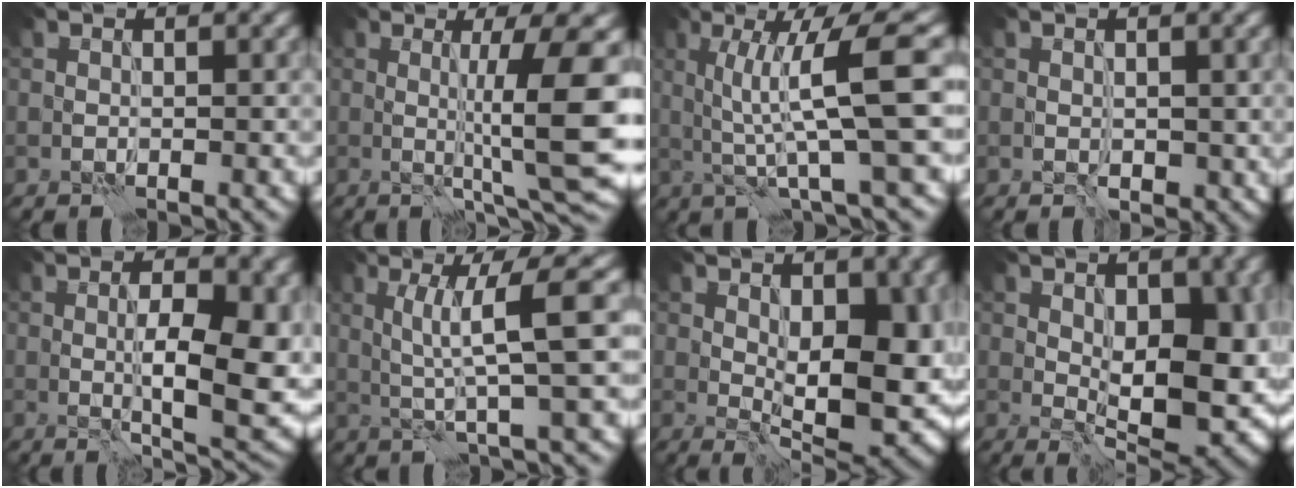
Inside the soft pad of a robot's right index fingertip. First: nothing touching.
{"total": 8.5, "force": [0.1, 0.8, 8.5], "torque": [-0.120, 0.001, 0.005]}
{"total": 7.9, "force": [0.8, 0.8, 7.8], "torque": [-0.117, 0.009, 0.015]}
{"total": 1.2, "force": [-0.1, 0.9, 0.9], "torque": [-0.011, -0.004, 0.000]}
{"total": 10.0, "force": [-0.4, 3.0, 9.6], "torque": [-0.129, -0.007, -0.004]}
{"total": 5.8, "force": [0.8, 0.1, 5.8], "torque": [-0.103, 0.012, 0.018]}
{"total": 10.4, "force": [0.0, 4.6, 9.3], "torque": [-0.143, -0.007, 0.002]}
{"total": 9.2, "force": [0.0, 4.3, 8.2], "torque": [-0.126, -0.006, 0.005]}